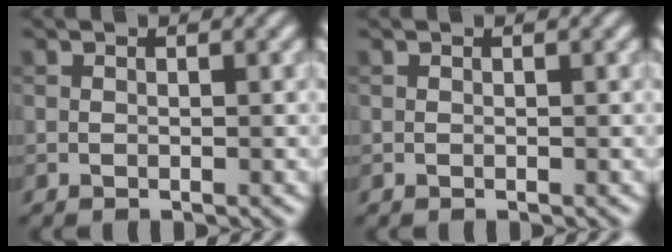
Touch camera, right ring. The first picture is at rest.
{"total": 0.0}